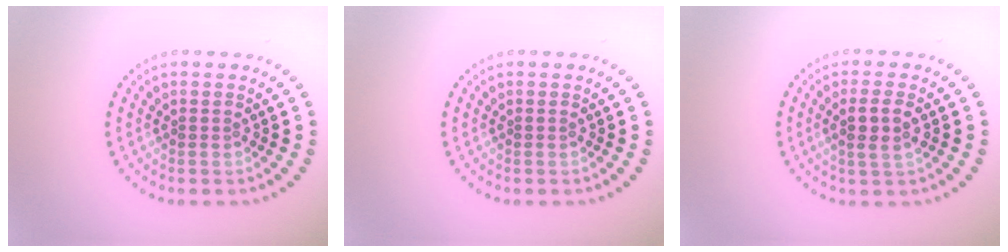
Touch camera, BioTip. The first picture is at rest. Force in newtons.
{"total": 0.0}
{"total": 2.5, "press": 2.2, "slide": 1.1}